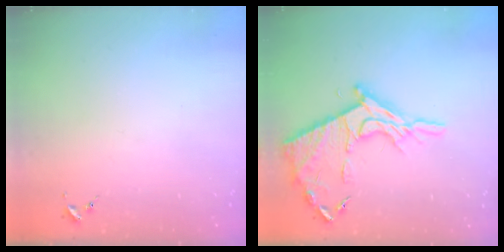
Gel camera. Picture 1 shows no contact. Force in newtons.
{"total": 18.3, "press": 18.2, "slide": 1.4}